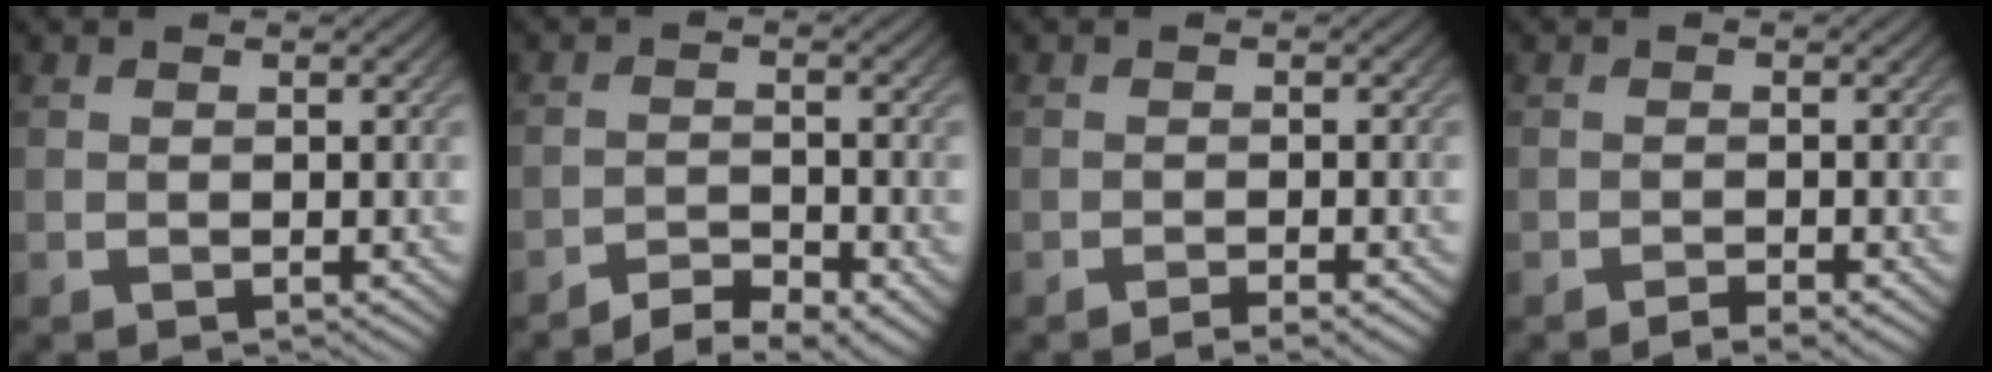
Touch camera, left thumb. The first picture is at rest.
{"total": 4.2, "force": [-3.4, 1.0, 2.3], "torque": [-0.039, -0.001, -0.056]}
{"total": 1.9, "force": [-1.3, 0.2, 1.3], "torque": [-0.016, 0.002, -0.024]}
{"total": 1.5, "force": [-1.1, 0.1, 1.0], "torque": [-0.015, 0.001, -0.021]}